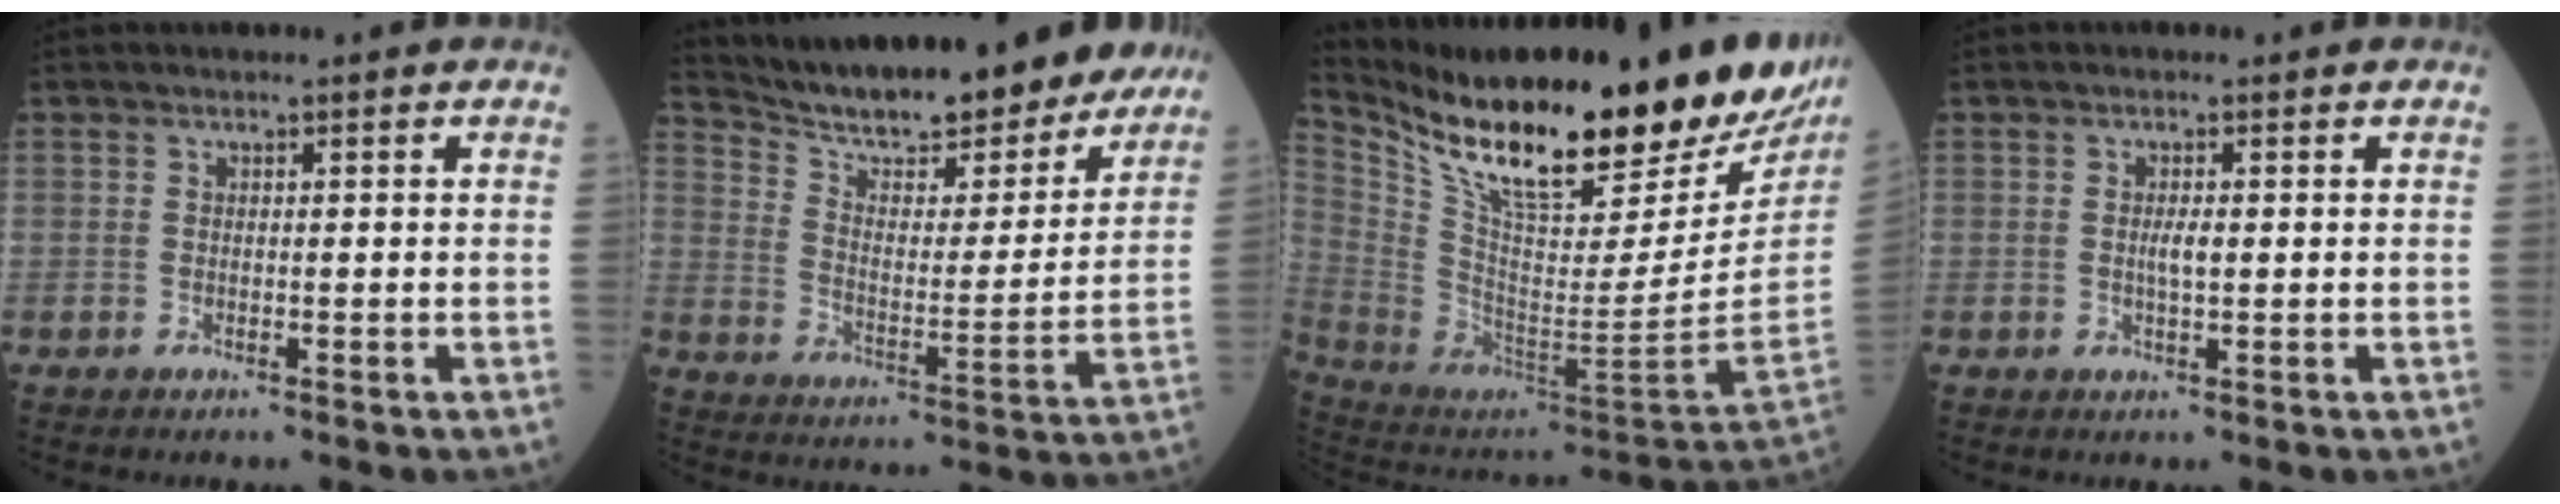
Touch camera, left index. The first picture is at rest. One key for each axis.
{"total": 21.4, "fx": 19.4, "fy": 3.7, "fz": 8.2, "tx": -0.127, "ty": -0.019, "tz": 0.279}
{"total": 33.8, "fx": 25.4, "fy": 7.2, "fz": 21.0, "tx": -0.362, "ty": -0.050, "tz": 0.379}
{"total": 1.8, "fx": 0.1, "fy": 0.3, "fz": 1.8, "tx": -0.038, "ty": 0.000, "tz": 0.003}